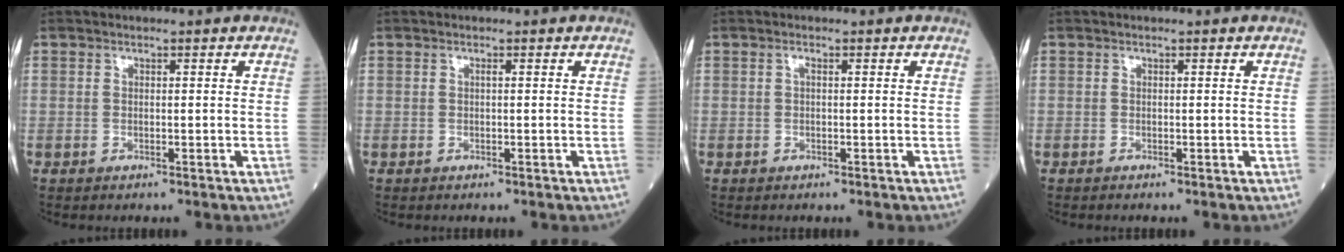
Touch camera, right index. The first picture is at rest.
{"total": 0.0}
{"total": 0.5, "force": [0.1, 0.1, 0.5], "torque": [-0.013, 0.001, 0.001]}
{"total": 0.0}